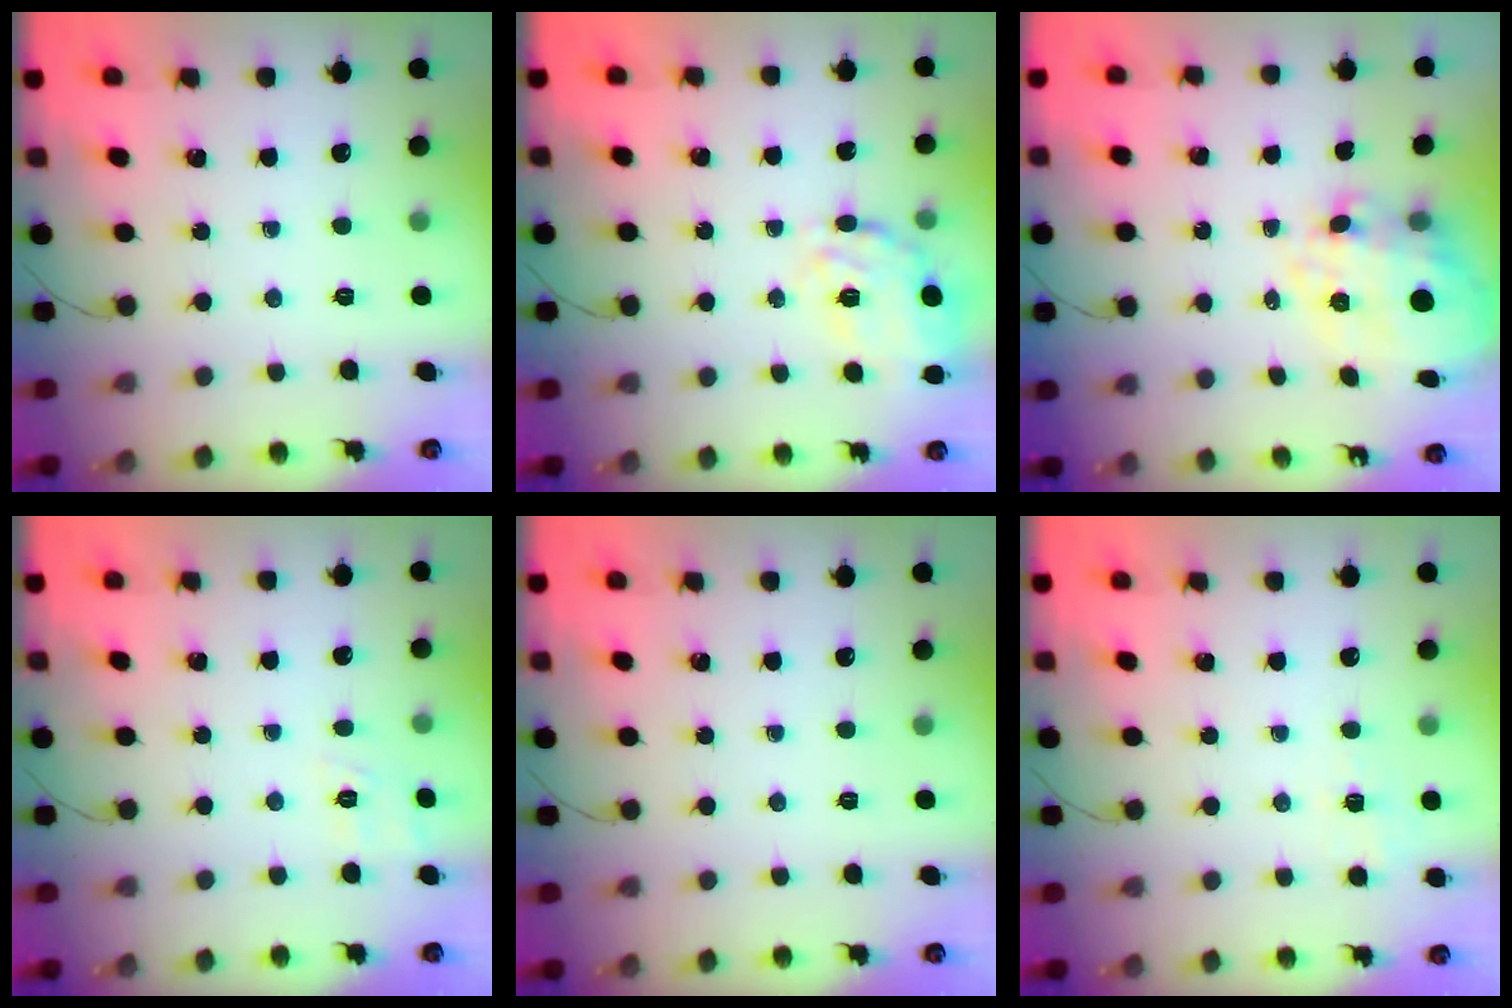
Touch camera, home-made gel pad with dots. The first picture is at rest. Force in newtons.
{"total": 20.2, "press": 20.1, "slide": 2.2}
{"total": 12.5, "press": 12.2, "slide": 2.5}
{"total": 3.0, "press": 2.3, "slide": 1.9}
{"total": 0.0}
{"total": 2.0, "press": 1.0, "slide": 1.7}